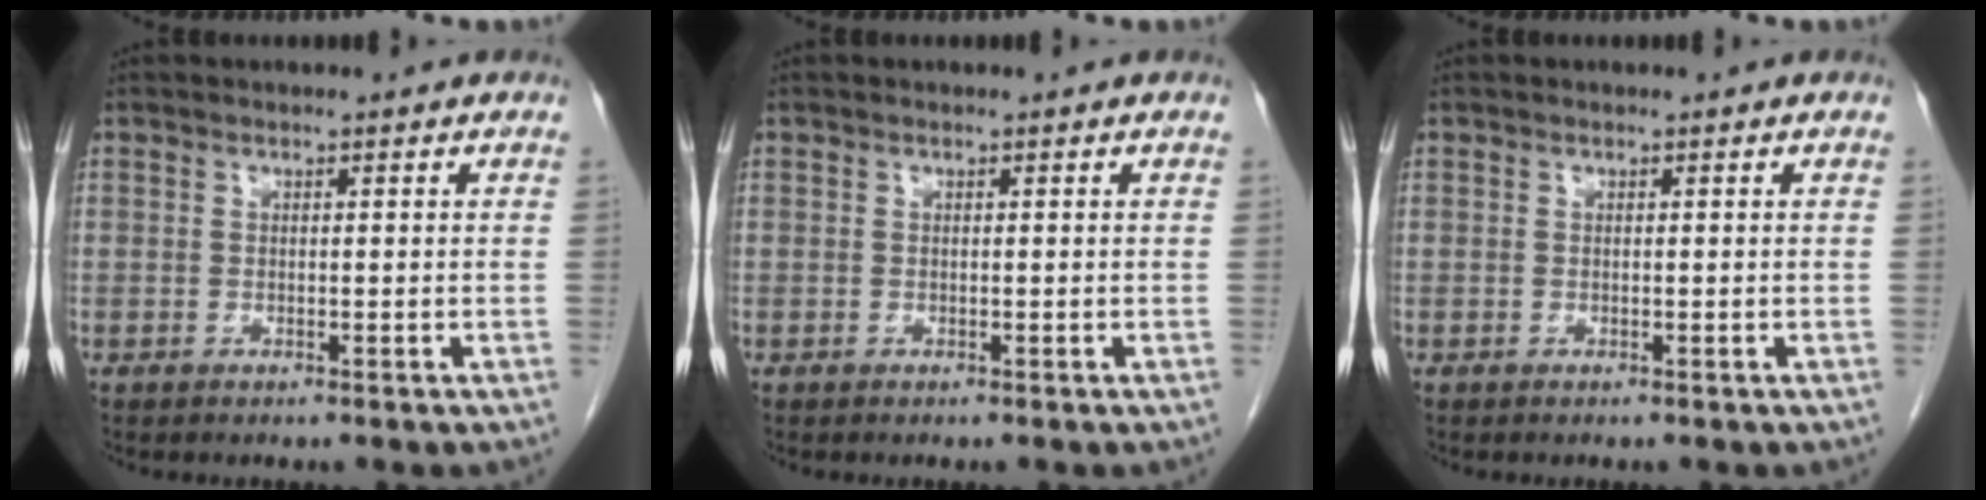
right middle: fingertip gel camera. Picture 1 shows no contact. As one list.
[{"total": 0.0}, {"total": 0.0}]